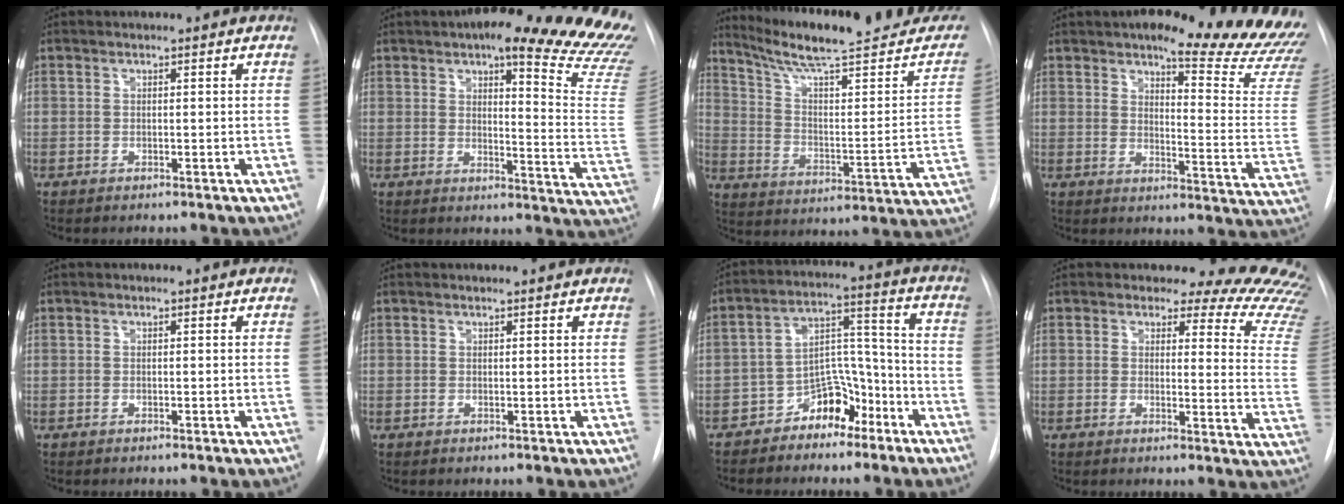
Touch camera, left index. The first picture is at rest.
{"total": 24.1, "force": [19.3, 3.4, 14.0], "torque": [-0.154, -0.068, 0.213]}
{"total": 25.2, "force": [21.7, 2.5, 12.5], "torque": [-0.184, -0.053, 0.298]}
{"total": 21.7, "force": [18.9, 3.3, 10.2], "torque": [-0.122, -0.088, 0.210]}
{"total": 0.0}
{"total": 1.3, "force": [1.3, 0.0, 0.2], "torque": [-0.012, 0.007, 0.016]}
{"total": 8.5, "force": [-5.7, 4.8, 4.0], "torque": [-0.070, 0.031, -0.096]}
{"total": 17.2, "force": [16.3, 3.7, 4.2], "torque": [-0.018, -0.131, 0.139]}